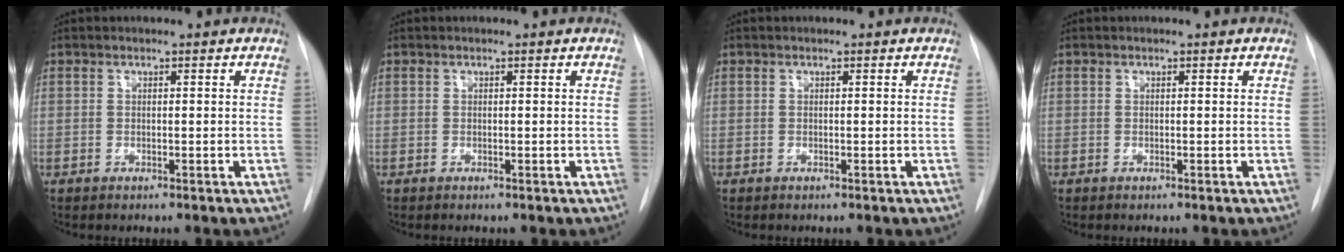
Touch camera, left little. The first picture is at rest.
{"total": 0.0}
{"total": 0.0}
{"total": 0.0}